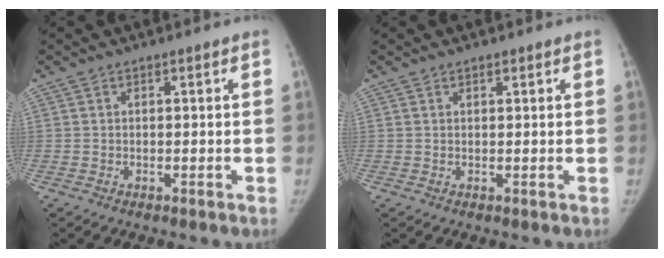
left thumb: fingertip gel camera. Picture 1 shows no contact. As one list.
[{"total": 0.7, "force": [0.6, 0.3, 0.3], "torque": [-0.004, -0.003, 0.009]}]